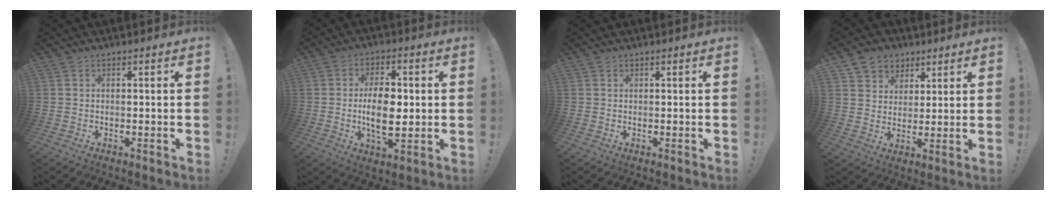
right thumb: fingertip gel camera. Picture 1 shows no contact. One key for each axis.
{"total": 12.4, "fx": -0.2, "fy": 6.6, "fz": 10.5, "tx": -0.175, "ty": -0.007, "tz": -0.013}
{"total": 0.5, "fx": 0.4, "fy": -0.1, "fz": -0.3, "tx": 0.012, "ty": -0.005, "tz": 0.008}
{"total": 7.3, "fx": 3.7, "fy": 6.2, "fz": 0.7, "tx": -0.004, "ty": -0.034, "tz": 0.074}